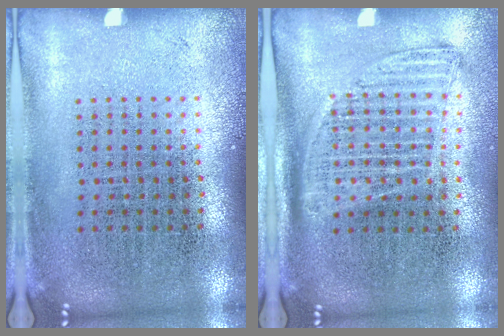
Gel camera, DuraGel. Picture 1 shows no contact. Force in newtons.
{"total": 1.4, "press": 1.2, "slide": 0.7}